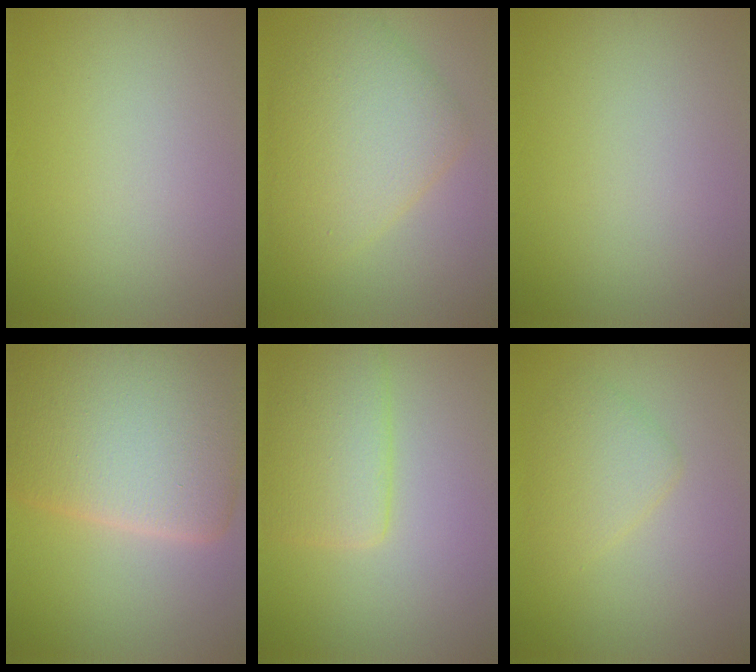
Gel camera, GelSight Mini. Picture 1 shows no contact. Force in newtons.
{"total": 6.3, "press": 6.3, "slide": 0.1}
{"total": 0.0}
{"total": 14.6, "press": 14.6, "slide": 0.3}
{"total": 4.2, "press": 4.2, "slide": 0.3}
{"total": 2.6, "press": 2.6, "slide": 0.2}